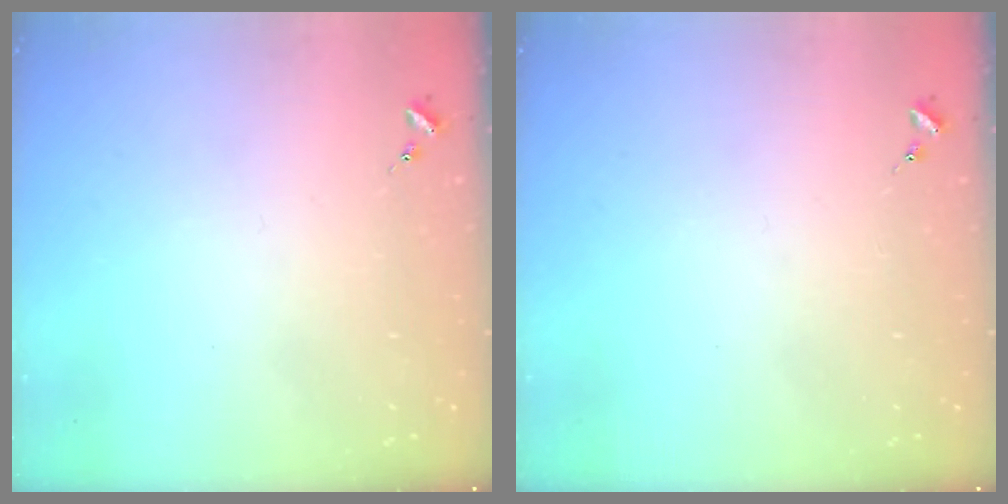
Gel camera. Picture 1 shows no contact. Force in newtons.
{"total": 0.0}